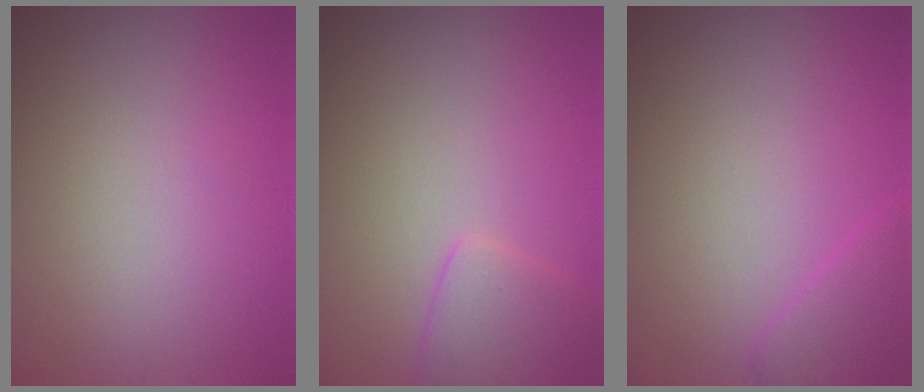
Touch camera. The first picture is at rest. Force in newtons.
{"total": 2.6, "press": 2.6, "slide": 0.2}
{"total": 2.2, "press": 2.2, "slide": 0.1}